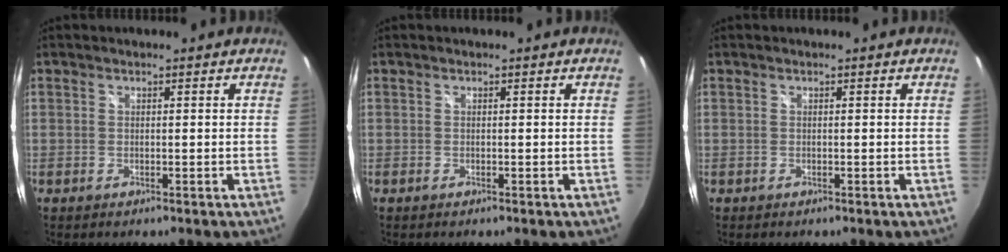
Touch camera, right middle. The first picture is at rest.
{"total": 0.0}
{"total": 0.0}